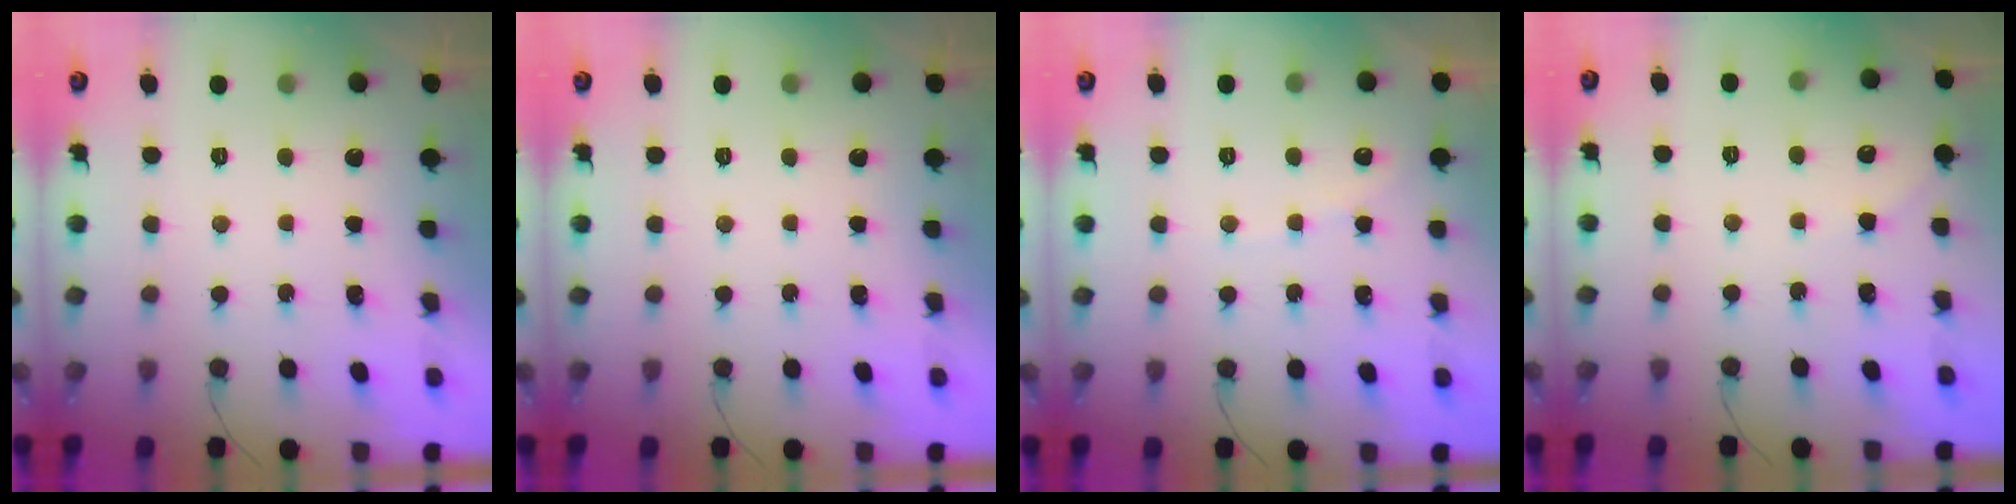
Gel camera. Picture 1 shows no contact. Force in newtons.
{"total": 0.0}
{"total": 4.0, "press": 4.0, "slide": 0.6}
{"total": 2.7, "press": 2.7, "slide": 0.4}